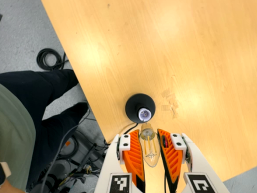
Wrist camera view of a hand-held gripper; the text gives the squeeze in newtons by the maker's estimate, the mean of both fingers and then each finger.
{"total": 19.6, "left": 21.2, "right": 18.0}